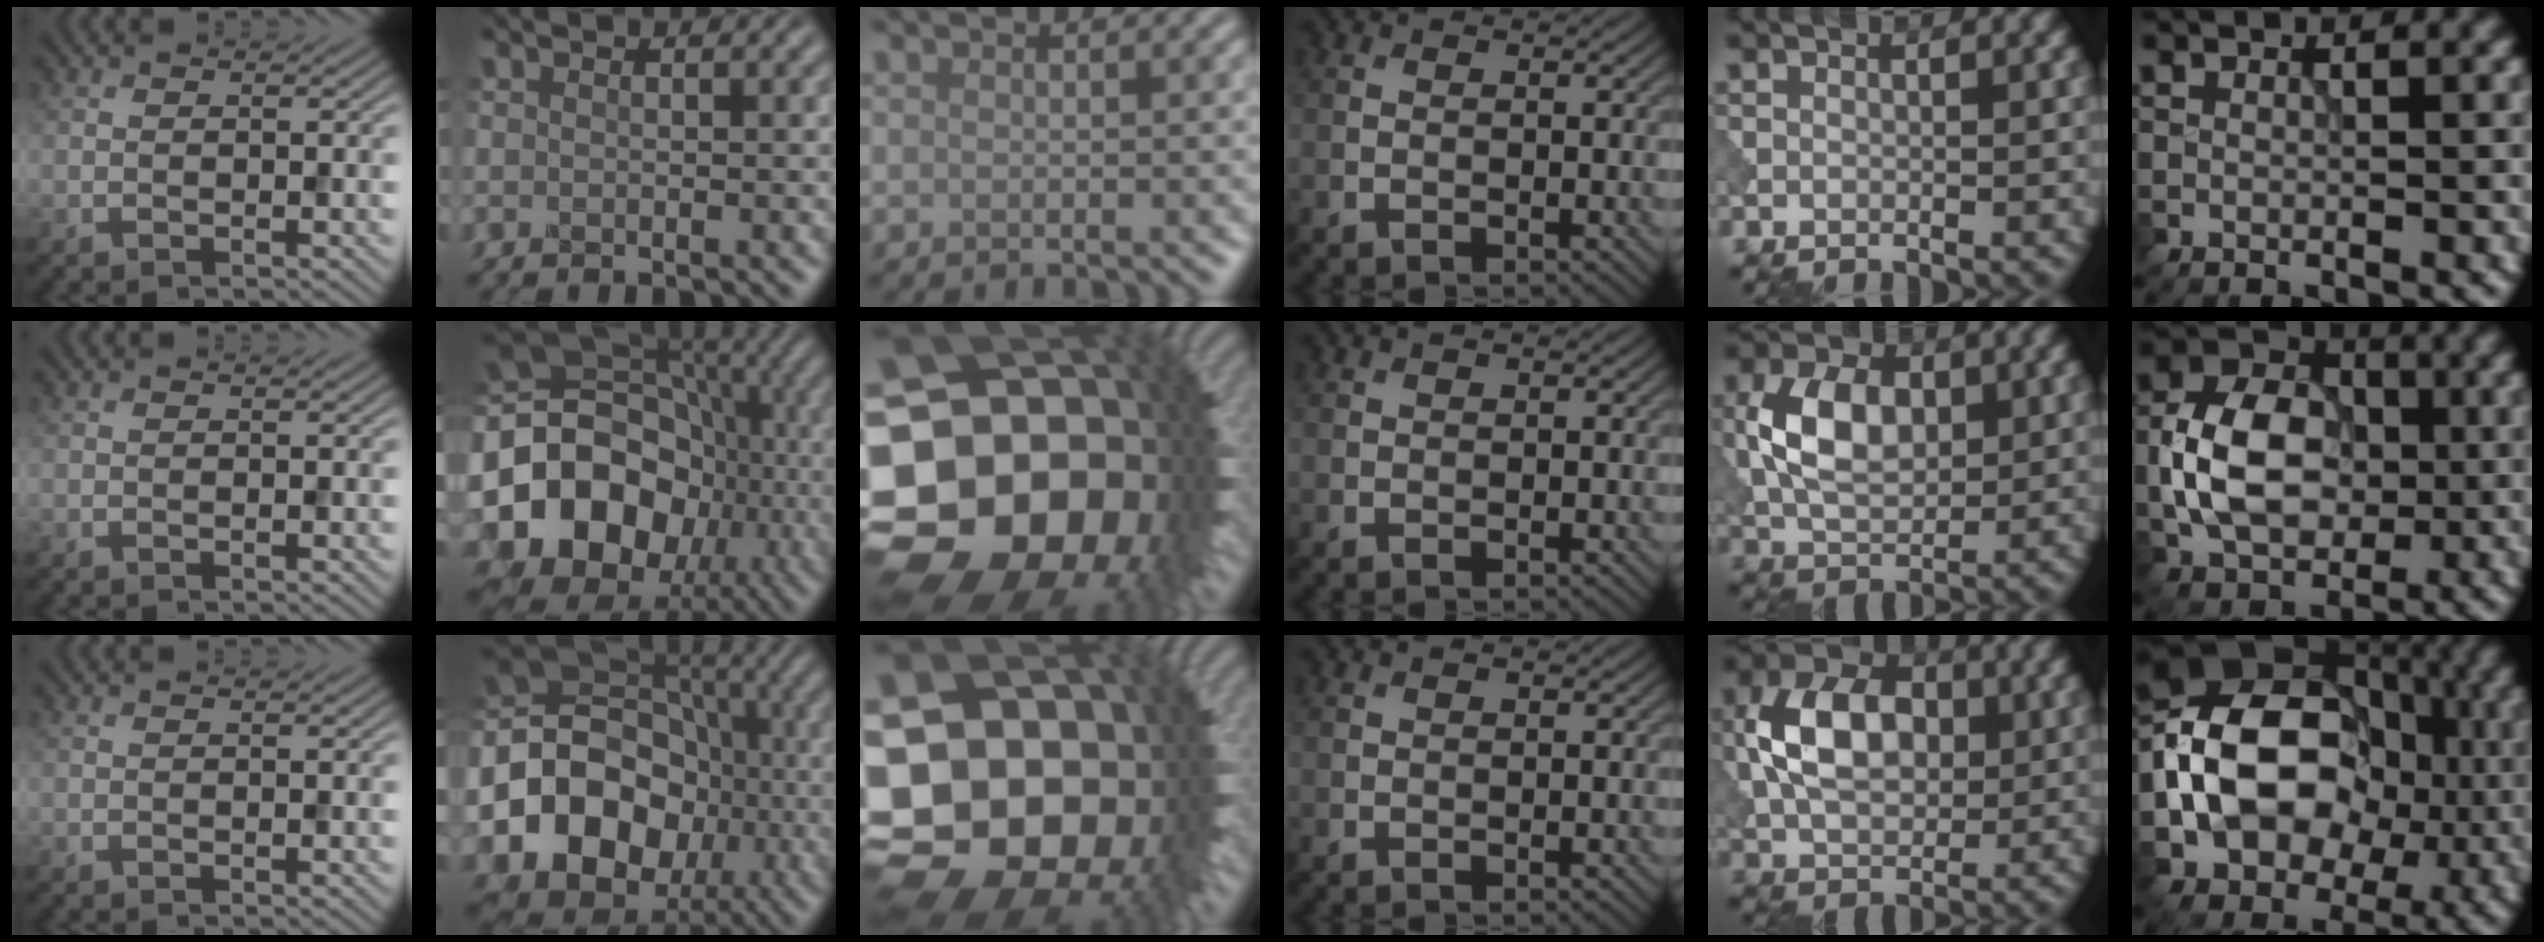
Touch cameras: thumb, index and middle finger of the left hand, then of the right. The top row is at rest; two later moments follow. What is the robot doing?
{"motion": "insert", "object": "peg toy"}